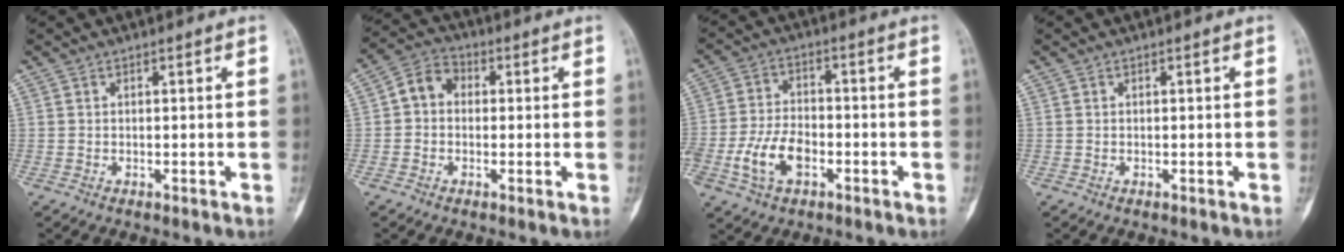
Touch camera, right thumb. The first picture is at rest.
{"total": 5.7, "force": [0.1, 4.7, 3.3], "torque": [-0.040, 0.020, -0.011]}
{"total": 9.4, "force": [-3.5, 5.7, 6.6], "torque": [-0.132, 0.020, -0.065]}
{"total": 0.0}